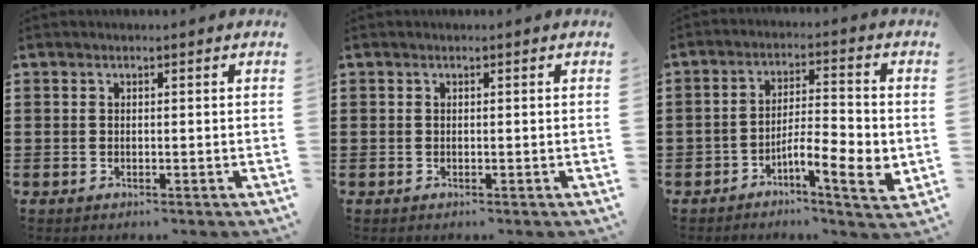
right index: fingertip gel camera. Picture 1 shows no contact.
{"total": 0.0}
{"total": 7.2, "force": [-3.1, 1.9, 6.3], "torque": [-0.096, 0.000, -0.053]}